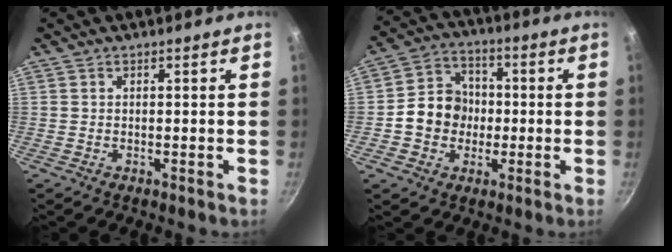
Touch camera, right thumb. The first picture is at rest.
{"total": 10.2, "force": [-1.1, 8.9, 4.8], "torque": [-0.046, 0.022, -0.034]}